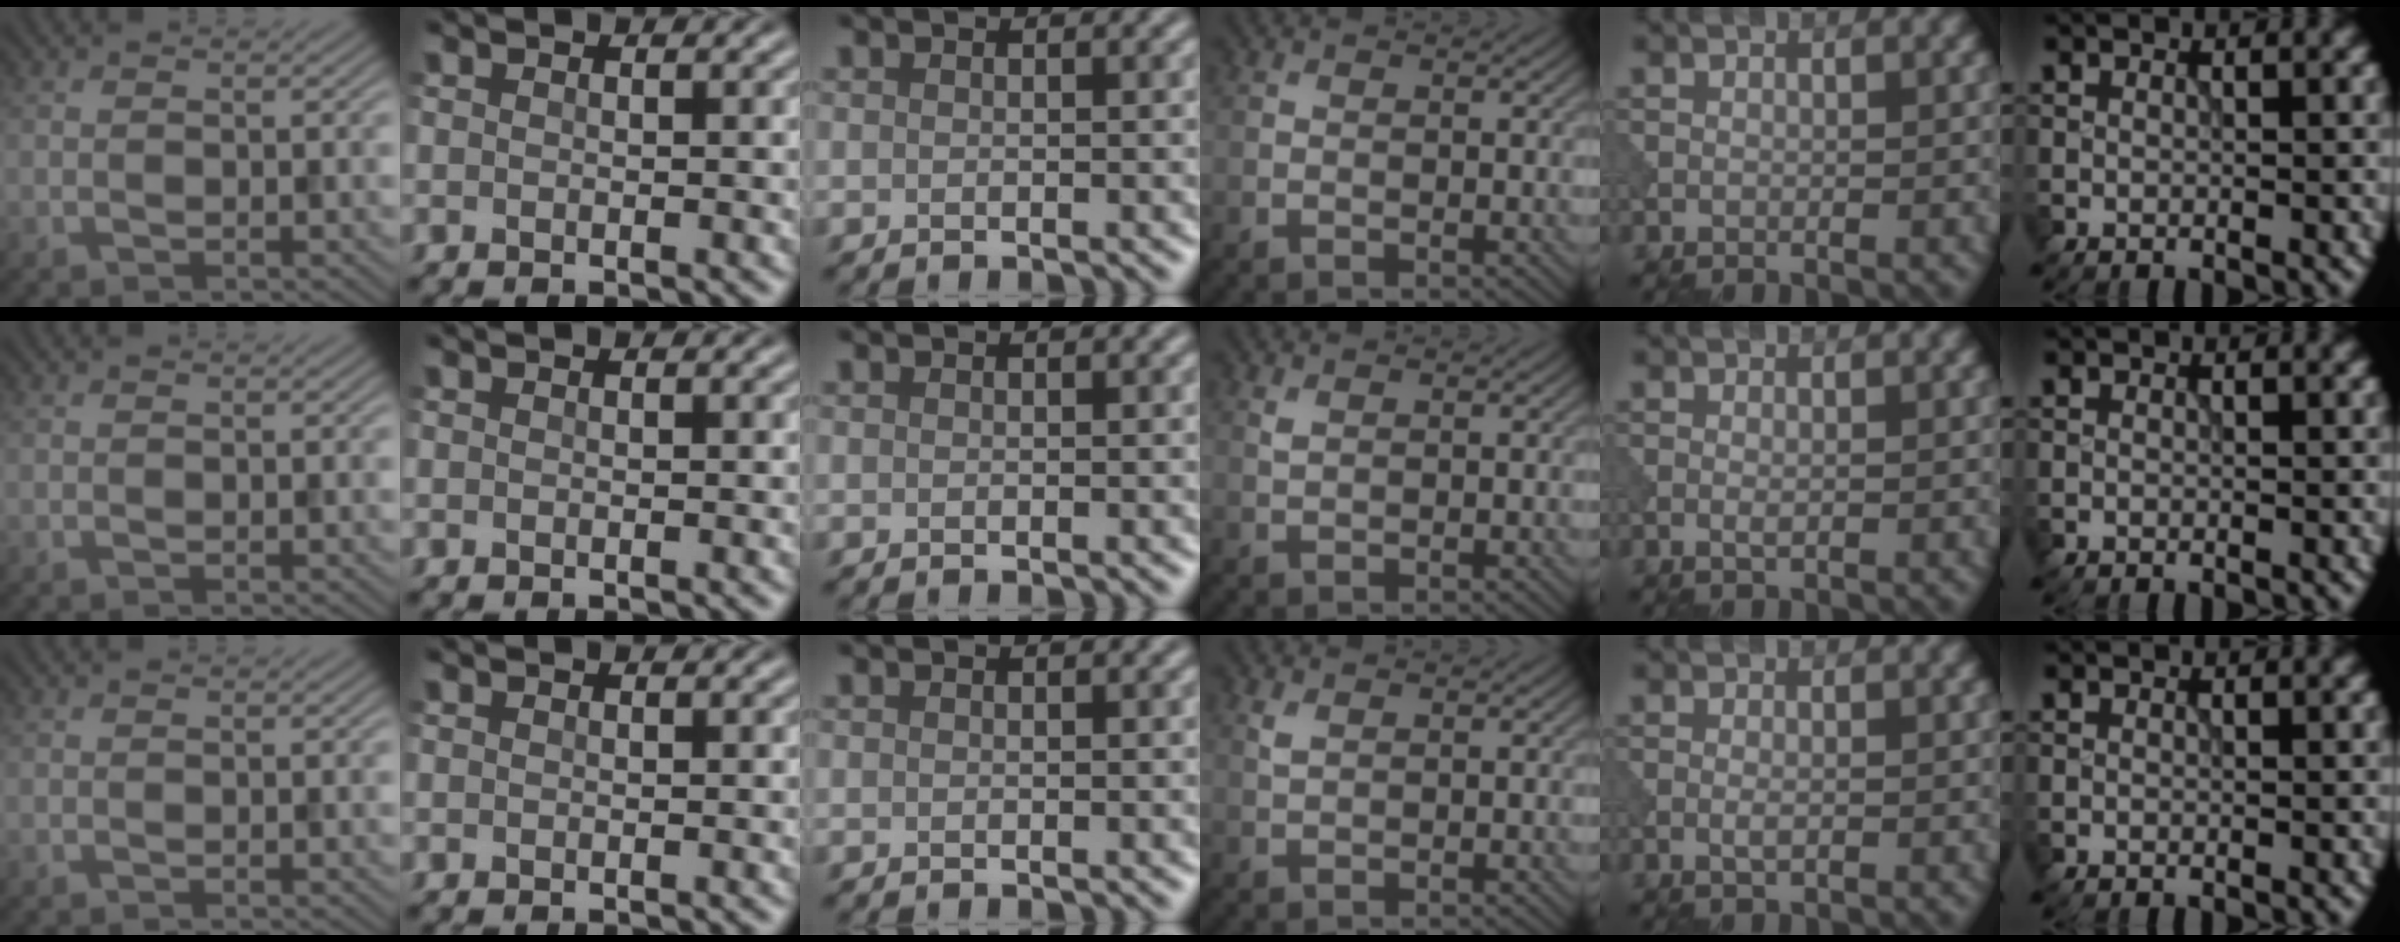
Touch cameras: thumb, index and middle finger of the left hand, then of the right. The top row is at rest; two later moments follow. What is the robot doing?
{"motion": "dispense", "object": "pipette"}